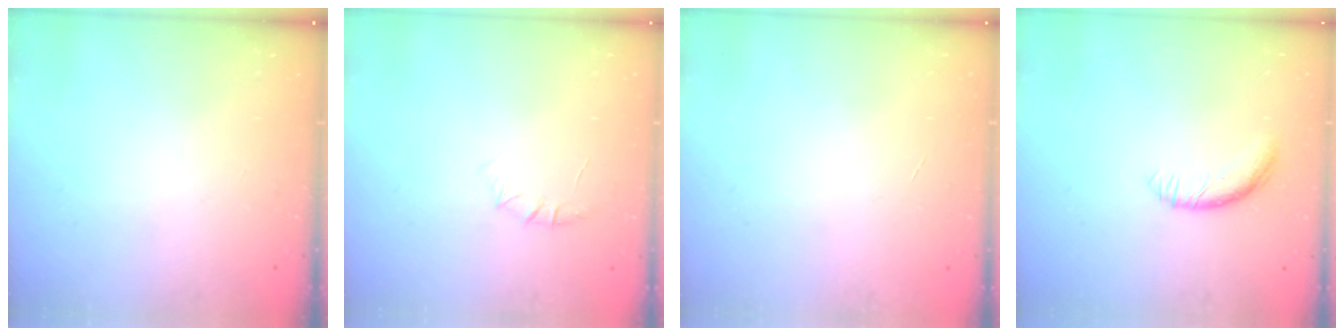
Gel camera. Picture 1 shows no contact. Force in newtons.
{"total": 4.5, "press": 4.2, "slide": 1.6}
{"total": 0.0}
{"total": 6.8, "press": 6.8, "slide": 0.7}